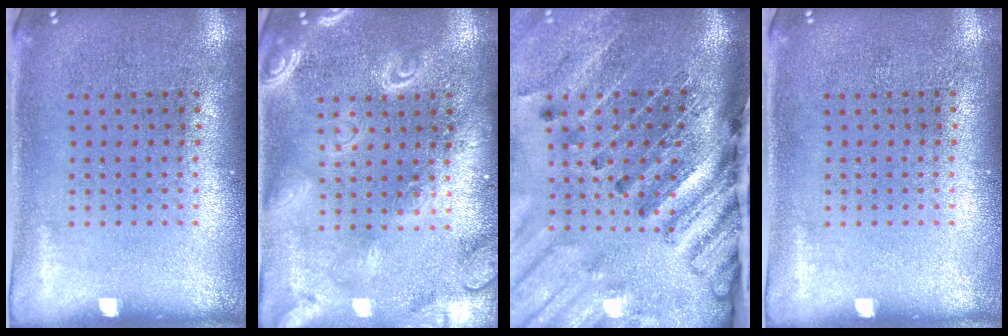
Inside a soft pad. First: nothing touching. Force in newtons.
{"total": 3.7, "press": 3.7, "slide": 0.5}
{"total": 4.3, "press": 3.2, "slide": 2.8}
{"total": 0.0}